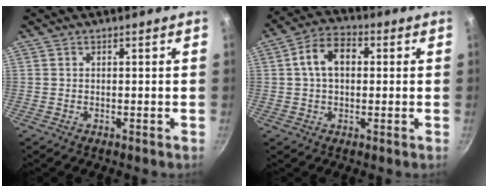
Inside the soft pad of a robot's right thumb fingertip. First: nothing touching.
{"total": 8.5, "force": [1.2, 5.8, 6.1], "torque": [-0.086, 0.024, 0.008]}